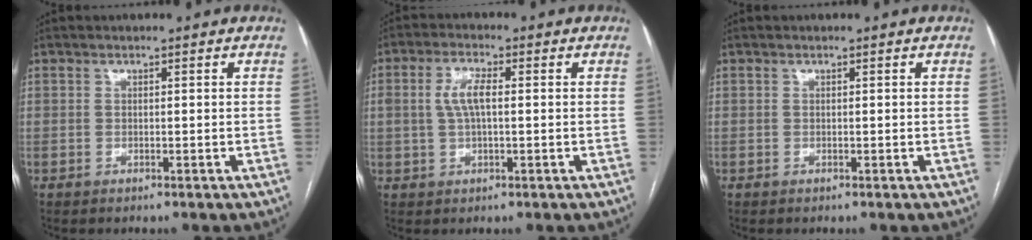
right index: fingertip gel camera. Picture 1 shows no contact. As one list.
[{"total": 4.7, "force": [0.5, 1.6, 4.4], "torque": [-0.098, 0.011, 0.011]}, {"total": 0.0}]